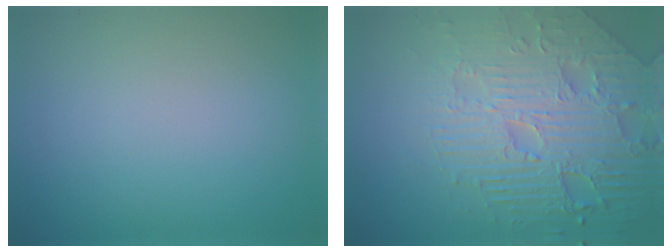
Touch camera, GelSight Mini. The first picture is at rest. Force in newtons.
{"total": 7.4, "press": 6.0, "slide": 4.4}